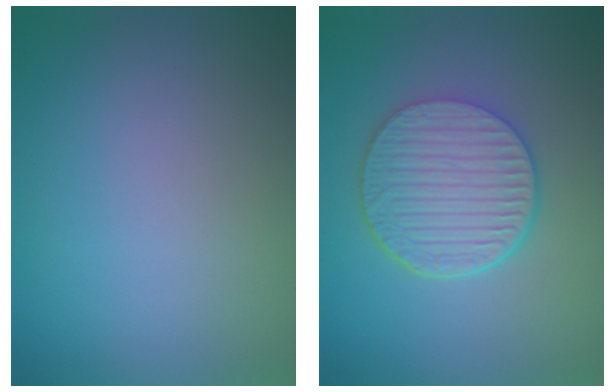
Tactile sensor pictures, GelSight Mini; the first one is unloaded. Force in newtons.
{"total": 6.6, "press": 4.7, "slide": 4.6}